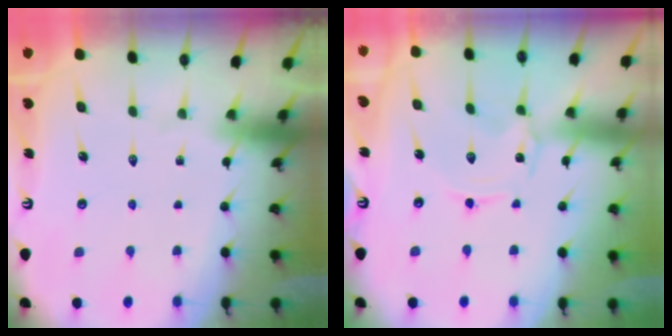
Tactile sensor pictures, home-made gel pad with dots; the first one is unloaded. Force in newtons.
{"total": 0.6, "press": 0.6, "slide": 0.1}